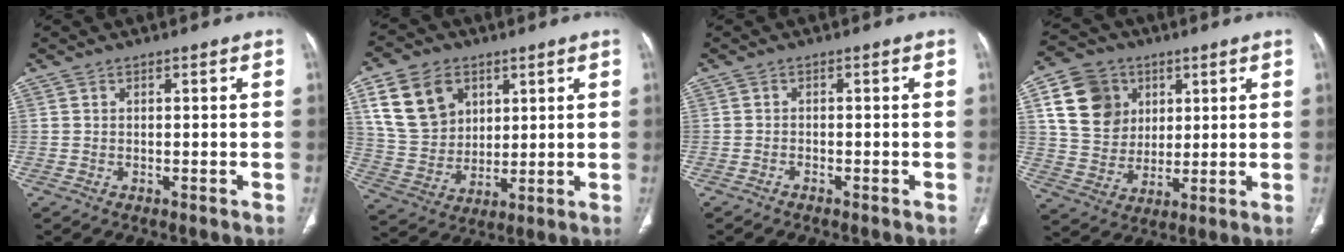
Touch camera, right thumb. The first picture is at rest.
{"total": 14.3, "force": [6.2, 10.7, 7.3], "torque": [-0.115, -0.014, 0.130]}
{"total": 0.7, "force": [-0.7, 0.2, 0.2], "torque": [-0.008, 0.004, -0.013]}
{"total": 13.9, "force": [4.8, 11.6, 6.0], "torque": [-0.086, -0.004, 0.092]}